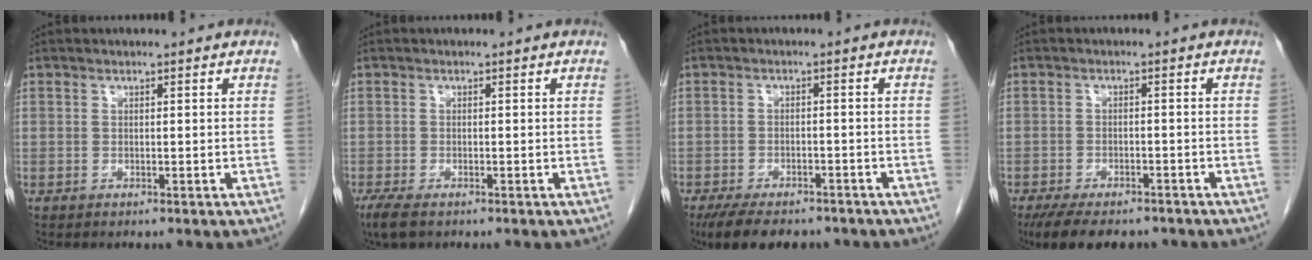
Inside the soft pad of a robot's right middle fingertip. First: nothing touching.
{"total": 3.8, "force": [-2.6, 1.2, 2.5], "torque": [-0.056, -0.012, -0.041]}
{"total": 10.2, "force": [-7.9, 4.0, 4.9], "torque": [-0.076, -0.007, -0.117]}
{"total": 10.2, "force": [-8.1, 3.9, 5.0], "torque": [-0.077, -0.007, -0.119]}